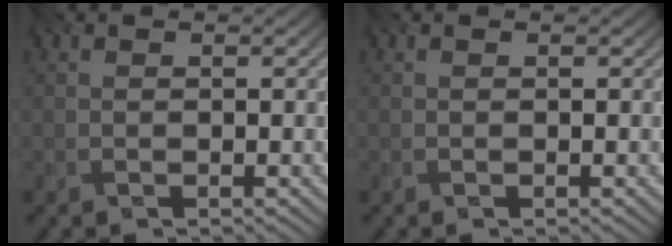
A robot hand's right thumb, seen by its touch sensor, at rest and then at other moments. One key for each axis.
{"total": 0.0}